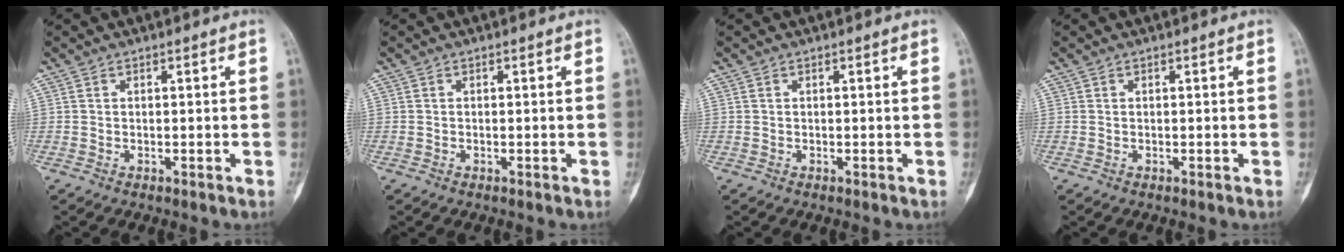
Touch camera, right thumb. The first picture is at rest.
{"total": 0.0}
{"total": 0.0}
{"total": 0.0}